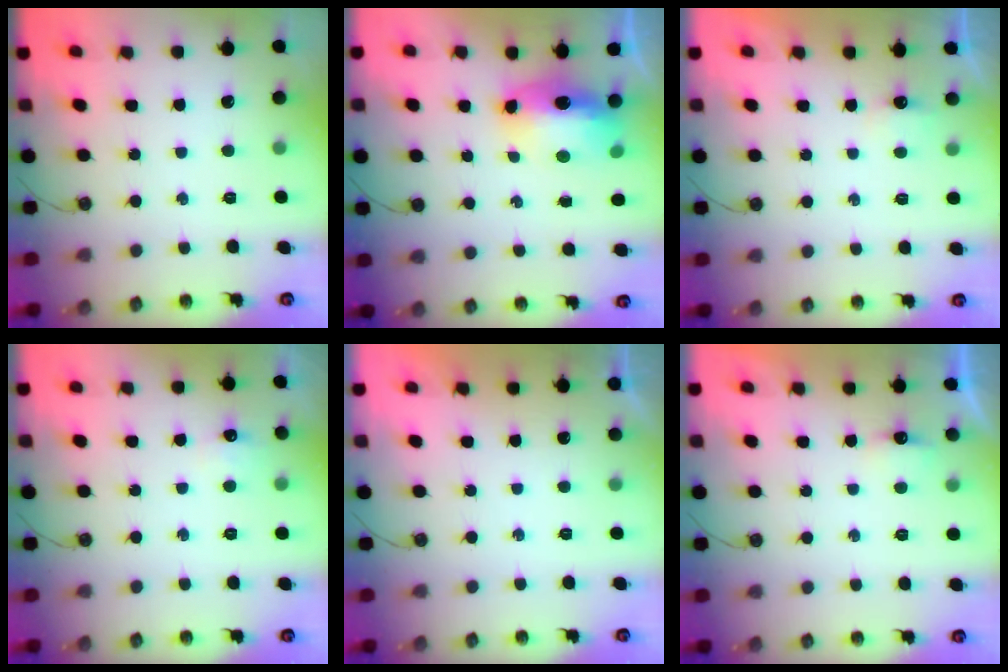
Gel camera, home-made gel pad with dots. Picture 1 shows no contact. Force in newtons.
{"total": 12.7, "press": 12.7, "slide": 1.4}
{"total": 2.7, "press": 2.6, "slide": 0.4}
{"total": 5.2, "press": 5.2, "slide": 0.7}
{"total": 0.0}
{"total": 4.3, "press": 4.3, "slide": 0.7}